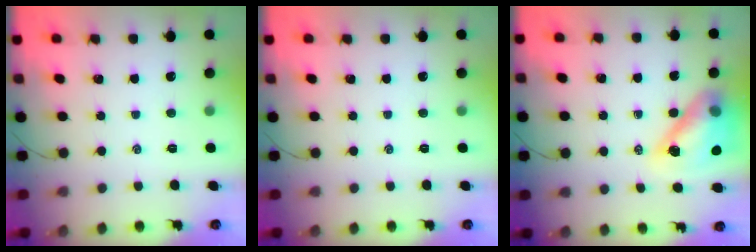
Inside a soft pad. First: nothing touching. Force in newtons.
{"total": 0.0}
{"total": 15.2, "press": 14.6, "slide": 4.1}